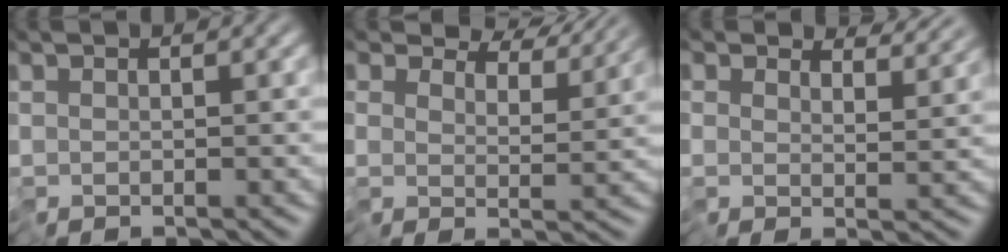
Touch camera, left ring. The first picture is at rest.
{"total": 5.3, "force": [5.2, 0.8, 0.7], "torque": [-0.019, 0.005, 0.074]}
{"total": 3.8, "force": [3.8, 0.3, 0.2], "torque": [-0.007, 0.008, 0.055]}